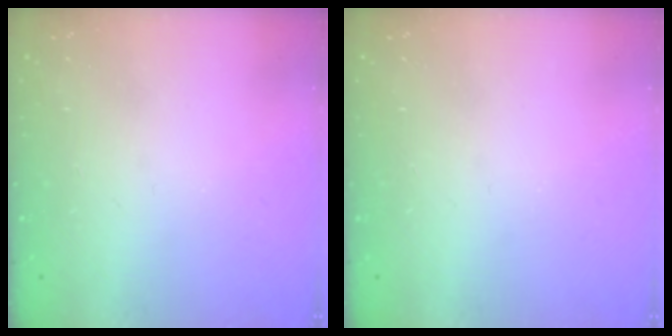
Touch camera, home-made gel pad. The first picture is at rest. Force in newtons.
{"total": 0.0}